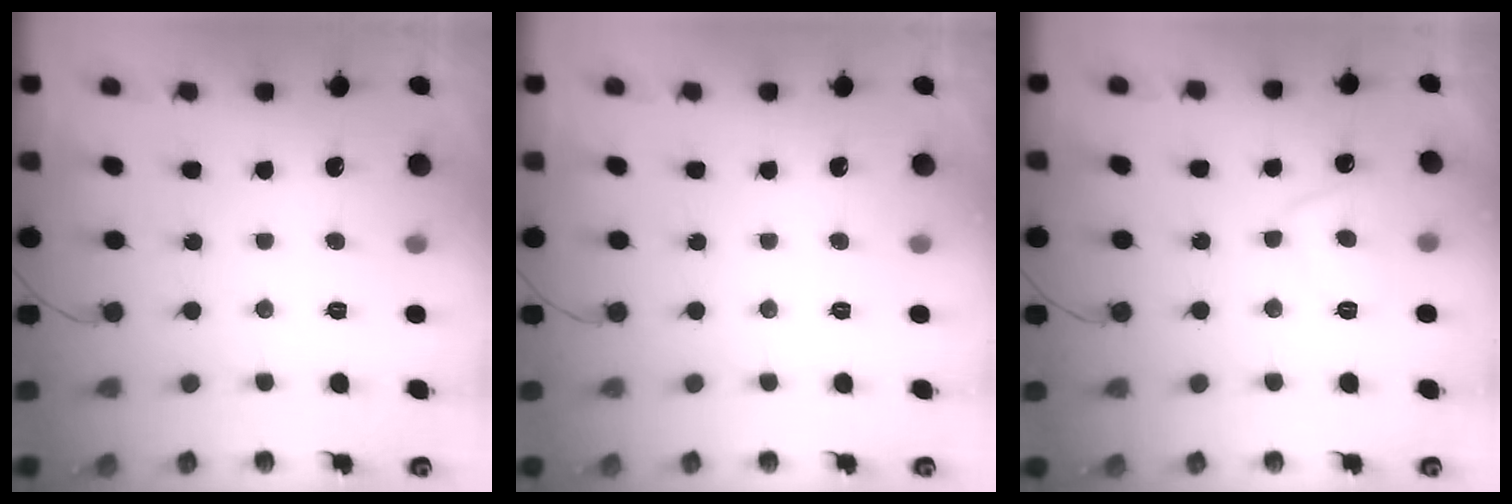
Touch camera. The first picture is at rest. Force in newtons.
{"total": 0.0}
{"total": 6.1, "press": 6.0, "slide": 1.0}